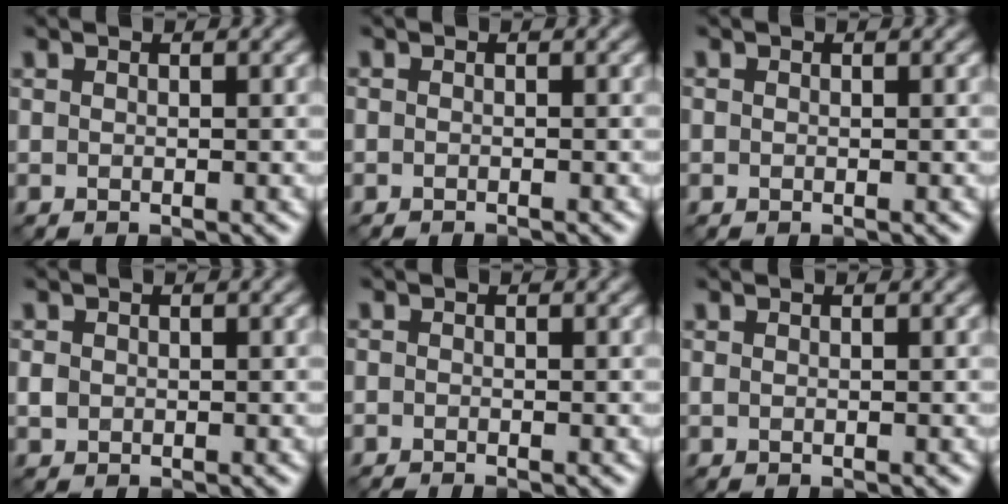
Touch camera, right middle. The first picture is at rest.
{"total": 1.2, "force": [-1.2, 0.1, 0.2], "torque": [0.003, -0.007, -0.016]}
{"total": 0.0}
{"total": 0.9, "force": [0.0, 0.8, 0.3], "torque": [-0.006, -0.001, -0.003]}
{"total": 1.0, "force": [-1.0, 0.0, 0.3], "torque": [-0.004, -0.008, -0.023]}
{"total": 0.0}